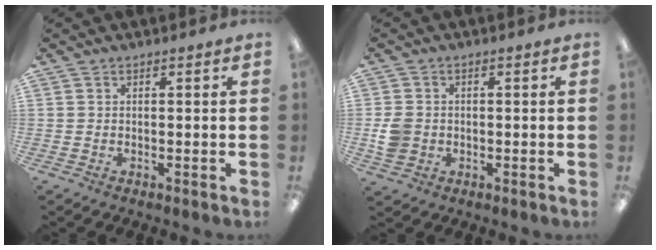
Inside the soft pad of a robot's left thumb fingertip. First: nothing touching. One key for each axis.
{"total": 4.9, "fx": -0.6, "fy": 4.4, "fz": 2.0, "tx": -0.034, "ty": 0.006, "tz": -0.011}